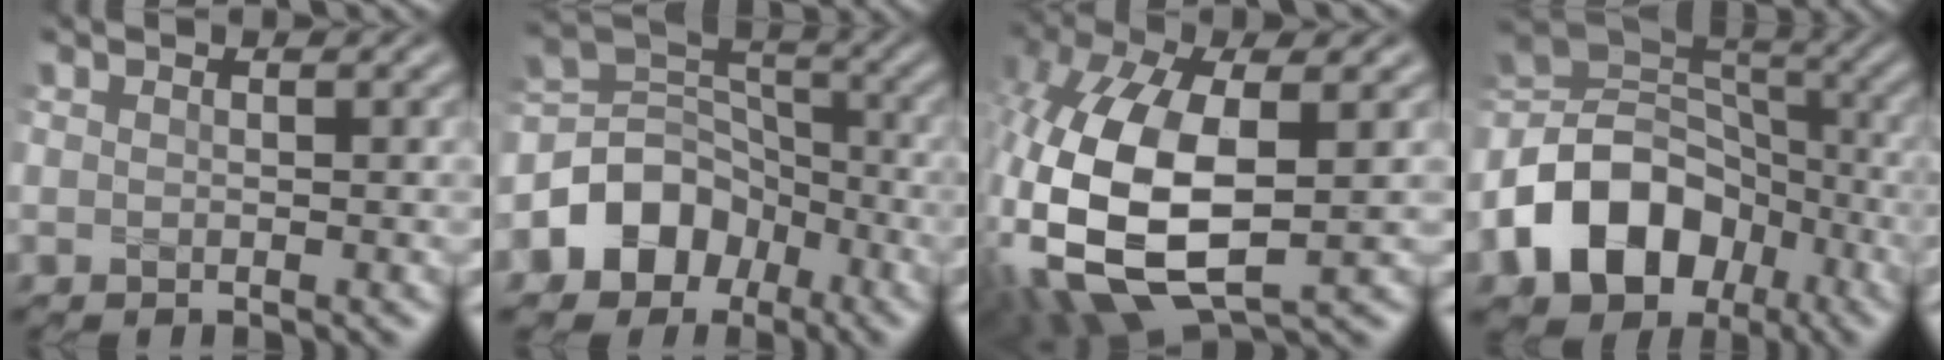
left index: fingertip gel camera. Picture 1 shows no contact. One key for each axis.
{"total": 7.0, "fx": -3.3, "fy": 5.4, "fz": 2.9, "tx": -0.036, "ty": 0.011, "tz": -0.074}
{"total": 13.7, "fx": -1.1, "fy": 7.4, "fz": 11.5, "tx": -0.281, "ty": -0.013, "tz": -0.014}
{"total": 11.7, "fx": -4.9, "fy": 8.6, "fz": 6.4, "tx": -0.124, "ty": 0.001, "tz": -0.094}